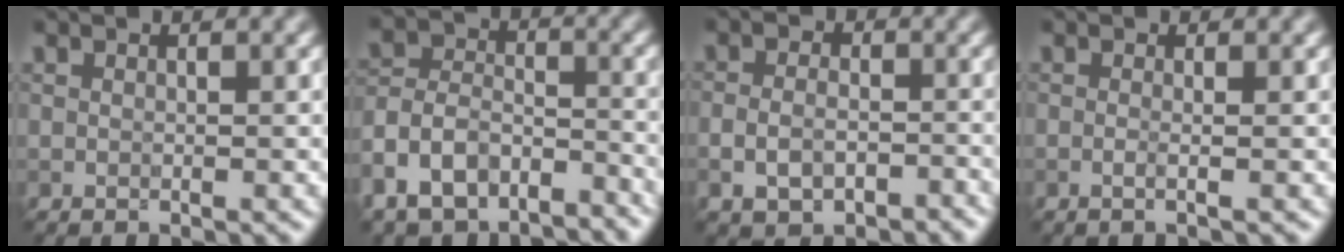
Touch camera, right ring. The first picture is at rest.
{"total": 8.3, "force": [-6.5, 4.4, 2.9], "torque": [-0.066, 0.005, -0.131]}
{"total": 3.9, "force": [-1.9, 2.5, 2.3], "torque": [-0.037, 0.001, -0.039]}
{"total": 2.3, "force": [0.5, 1.3, 1.8], "torque": [0.000, 0.001, -0.019]}